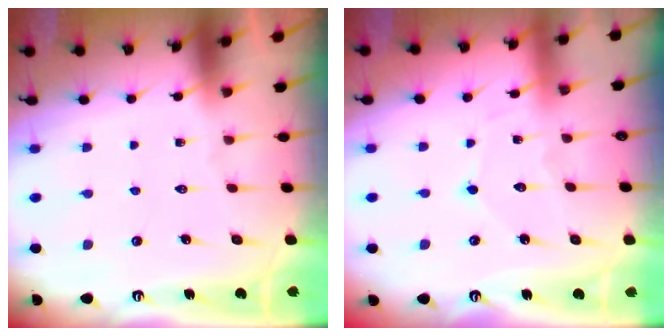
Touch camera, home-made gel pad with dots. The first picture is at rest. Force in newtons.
{"total": 4.3, "press": 4.2, "slide": 0.2}